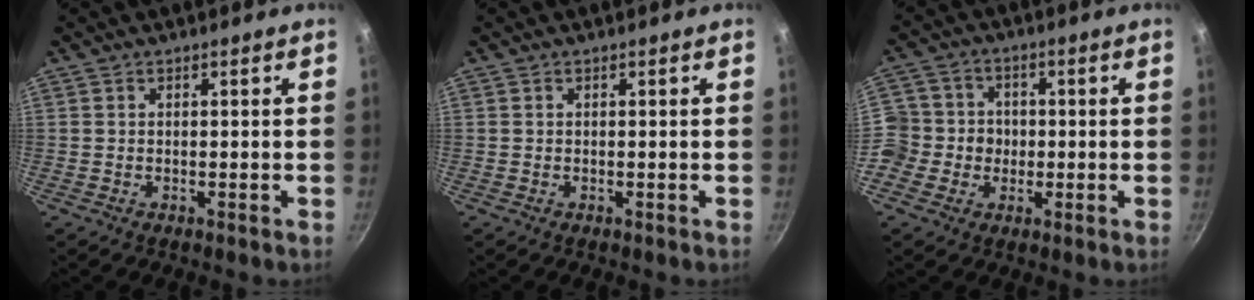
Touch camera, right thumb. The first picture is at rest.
{"total": 0.0}
{"total": 9.2, "force": [-1.6, 8.6, 2.7], "torque": [-0.020, 0.022, -0.046]}